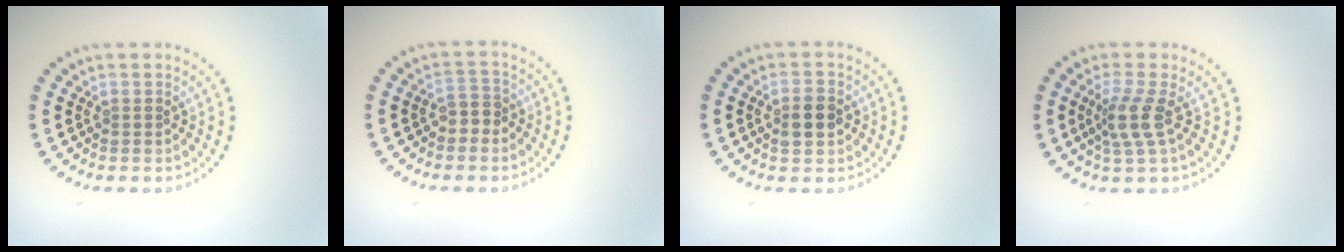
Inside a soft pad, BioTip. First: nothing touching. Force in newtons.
{"total": 1.9, "press": 1.7, "slide": 0.9}
{"total": 2.8, "press": 2.8, "slide": 0.1}
{"total": 2.7, "press": 2.0, "slide": 1.9}